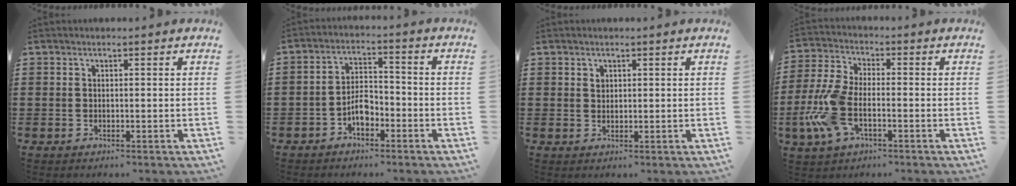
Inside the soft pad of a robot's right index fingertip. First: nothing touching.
{"total": 4.6, "force": [-2.3, 2.5, 3.1], "torque": [-0.069, 0.004, -0.047]}
{"total": 1.0, "force": [0.5, 0.7, 0.4], "torque": [-0.009, 0.003, 0.010]}
{"total": 9.2, "force": [-3.0, 4.6, 7.4], "torque": [-0.186, -0.007, -0.060]}